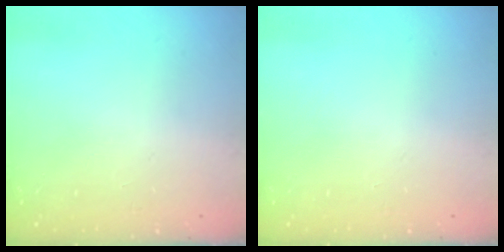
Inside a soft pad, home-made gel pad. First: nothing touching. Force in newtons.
{"total": 0.0}